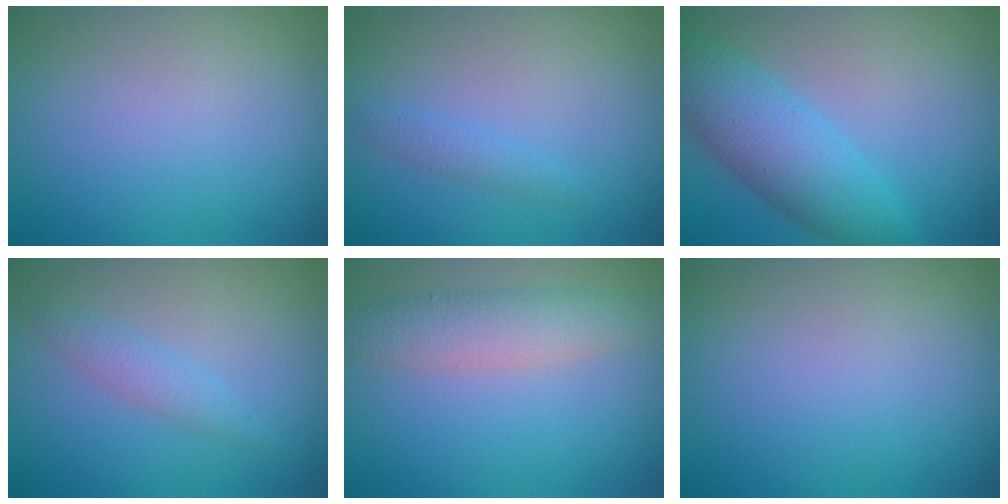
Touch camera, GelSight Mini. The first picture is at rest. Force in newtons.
{"total": 1.2, "press": 1.2, "slide": 0.1}
{"total": 6.1, "press": 6.1, "slide": 0.2}
{"total": 1.8, "press": 1.8, "slide": 0.1}
{"total": 3.7, "press": 3.7, "slide": 0.1}
{"total": 0.0}